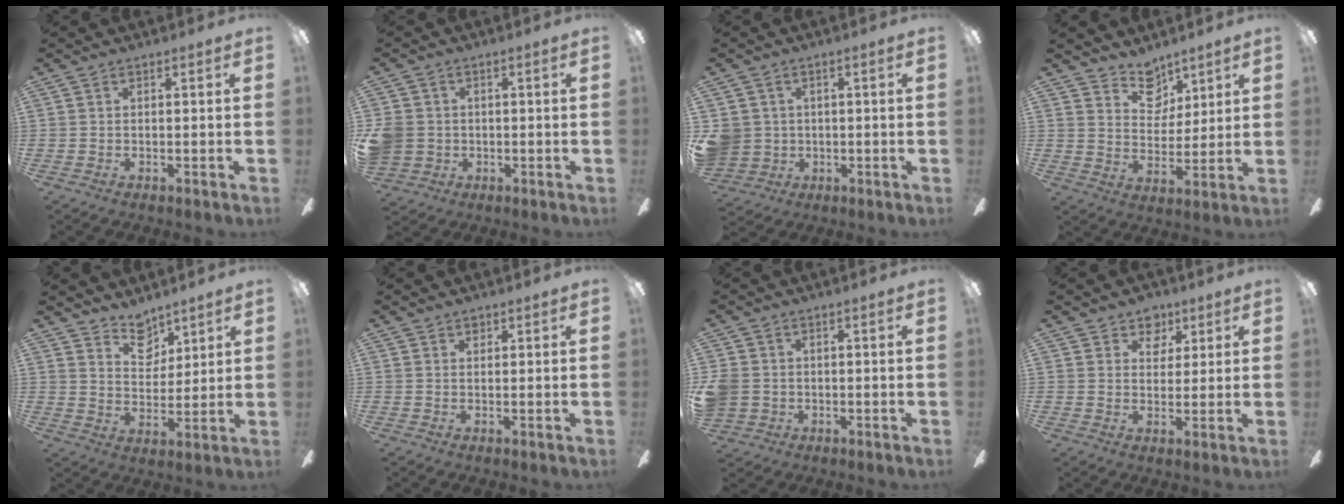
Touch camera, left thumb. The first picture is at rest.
{"total": 6.0, "force": [0.0, 5.7, 1.9], "torque": [-0.055, 0.011, 0.002]}
{"total": 6.2, "force": [0.7, 6.1, 1.3], "torque": [-0.046, 0.004, 0.016]}
{"total": 8.8, "force": [6.9, 5.2, 1.9], "torque": [-0.027, -0.047, 0.130]}
{"total": 7.6, "force": [6.2, 4.0, 1.7], "torque": [-0.025, -0.037, 0.115]}
{"total": 1.1, "force": [0.8, 0.7, 0.4], "torque": [0.000, -0.002, 0.013]}
{"total": 4.8, "force": [0.0, 4.5, 1.6], "torque": [-0.047, 0.011, 0.002]}
{"total": 5.8, "force": [3.8, 4.1, 1.3], "torque": [-0.010, -0.016, 0.066]}